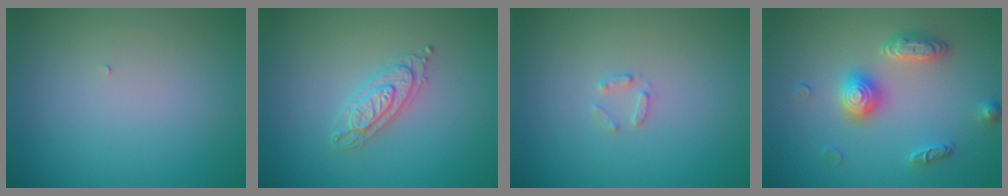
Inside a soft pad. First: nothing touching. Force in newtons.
{"total": 2.3, "press": 2.2, "slide": 0.5}
{"total": 1.0, "press": 1.0, "slide": 0.2}
{"total": 3.1, "press": 3.1, "slide": 0.3}